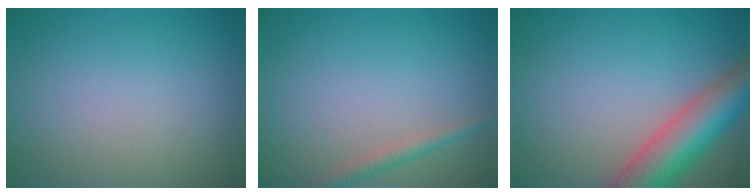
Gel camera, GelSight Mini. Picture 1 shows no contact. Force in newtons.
{"total": 1.5, "press": 1.5, "slide": 0.0}
{"total": 7.8, "press": 7.8, "slide": 0.4}